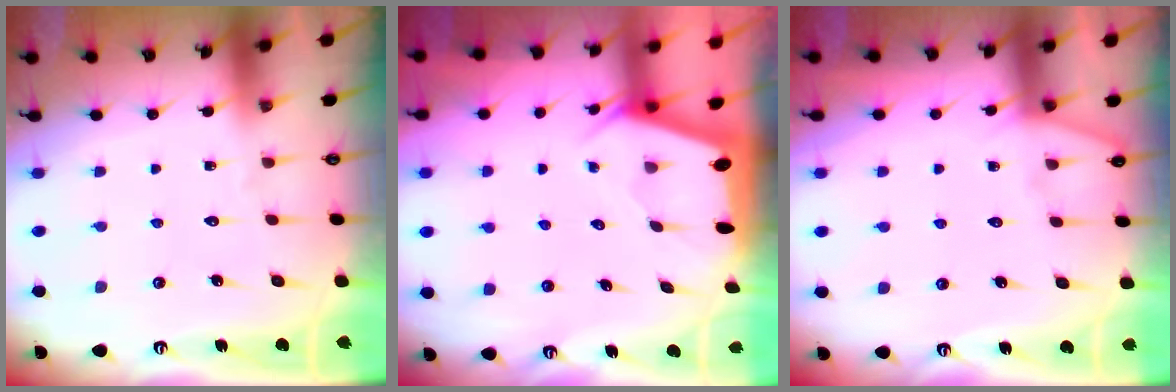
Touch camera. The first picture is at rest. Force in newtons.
{"total": 1.9, "press": 1.9, "slide": 0.3}
{"total": 4.0, "press": 3.9, "slide": 0.5}